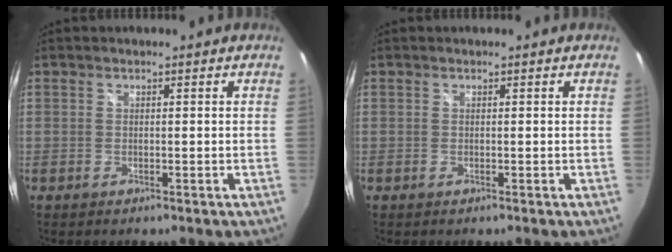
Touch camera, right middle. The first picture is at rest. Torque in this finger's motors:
{"motor_torque": [0.03, 0.12, -0.02, 0.00]}